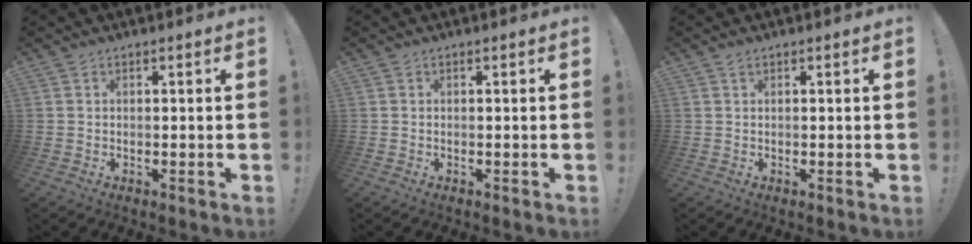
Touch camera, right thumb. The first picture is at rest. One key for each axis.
{"total": 0.0}
{"total": 0.9, "fx": 0.7, "fy": 0.2, "fz": 0.4, "tx": -0.001, "ty": -0.002, "tz": 0.012}